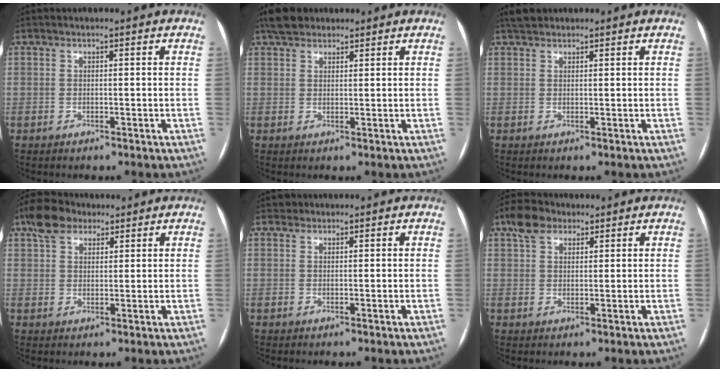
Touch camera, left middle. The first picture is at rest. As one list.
[{"total": 4.0, "force": [3.3, 2.0, 1.3], "torque": [-0.027, 0.020, 0.059]}, {"total": 2.2, "force": [1.9, 0.8, 0.5], "torque": [-0.011, 0.016, 0.033]}, {"total": 5.9, "force": [4.0, 3.5, 2.7], "torque": [-0.056, 0.028, 0.075]}, {"total": 0.8, "force": [0.6, 0.5, -0.2], "torque": [0.005, 0.001, 0.007]}, {"total": 4.7, "force": [3.0, 2.8, 2.2], "torque": [-0.047, 0.023, 0.058]}]